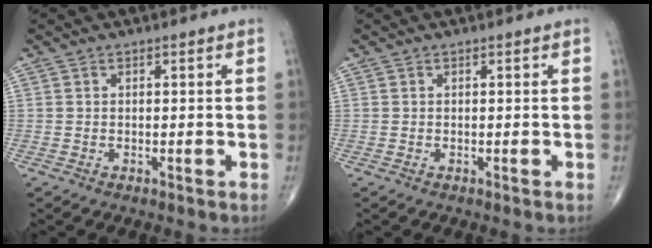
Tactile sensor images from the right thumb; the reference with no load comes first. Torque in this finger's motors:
{"motor_torque": [-0.02, 0.02, 0.00, 0.00, 0.00]}